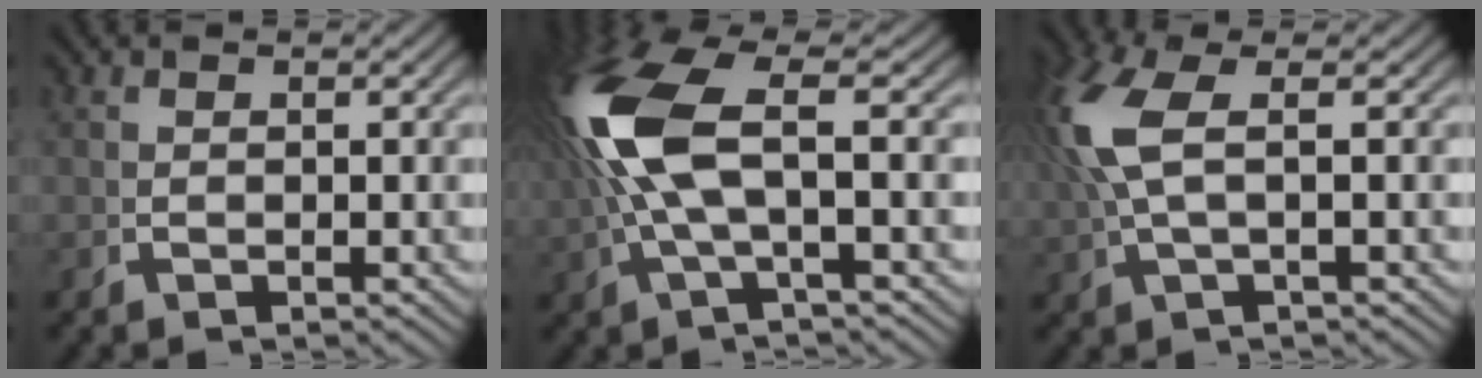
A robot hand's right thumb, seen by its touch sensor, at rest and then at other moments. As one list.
[{"total": 8.8, "force": [1.2, 3.2, 8.1], "torque": [-0.180, 0.007, 0.026]}, {"total": 5.3, "force": [1.3, 1.9, 4.7], "torque": [-0.117, 0.004, 0.031]}]